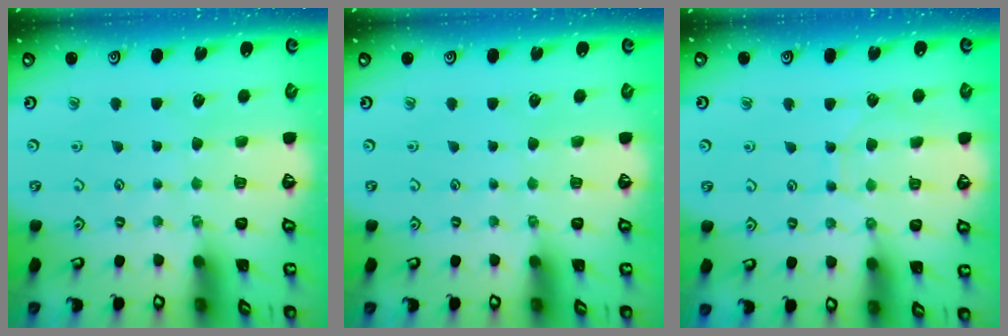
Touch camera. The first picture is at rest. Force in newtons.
{"total": 0.0}
{"total": 5.6, "press": 5.6, "slide": 0.5}